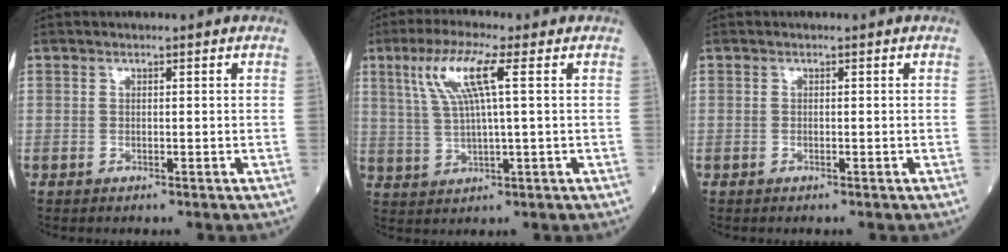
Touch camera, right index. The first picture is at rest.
{"total": 8.2, "force": [3.0, 0.2, 7.6], "torque": [-0.162, 0.015, 0.062]}
{"total": 0.0}